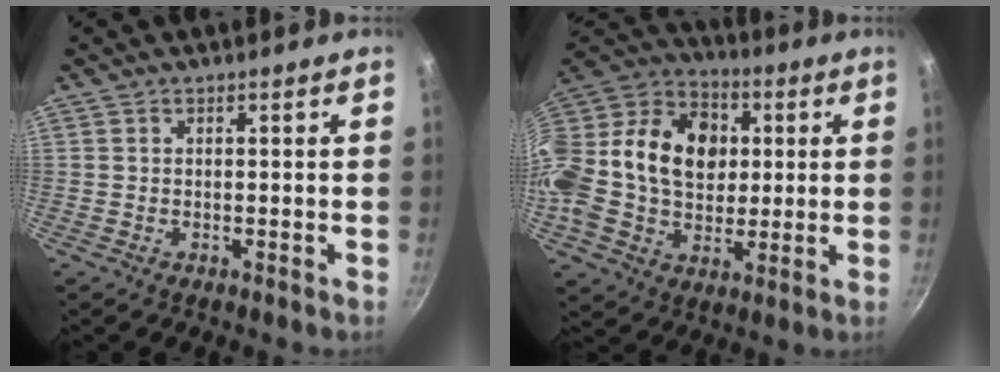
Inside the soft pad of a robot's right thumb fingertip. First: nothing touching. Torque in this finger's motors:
{"motor_torque": [2.49, 2.52, 1.29, -0.70, 0.22]}